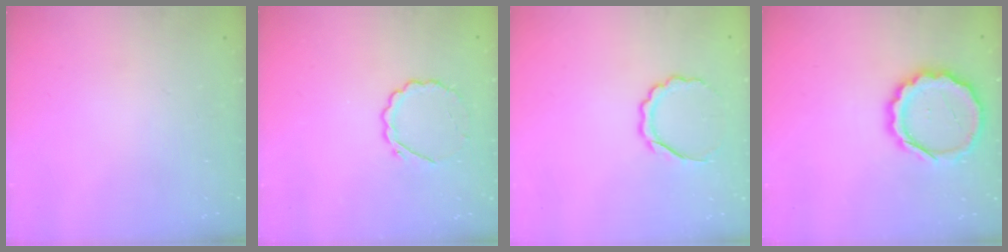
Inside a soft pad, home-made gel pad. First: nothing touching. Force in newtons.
{"total": 5.2, "press": 5.0, "slide": 1.4}
{"total": 6.5, "press": 6.4, "slide": 0.5}
{"total": 14.2, "press": 13.9, "slide": 2.9}